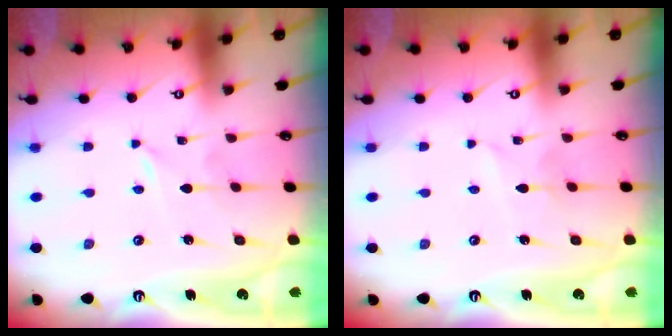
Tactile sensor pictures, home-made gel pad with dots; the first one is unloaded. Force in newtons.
{"total": 4.5, "press": 4.5, "slide": 0.4}